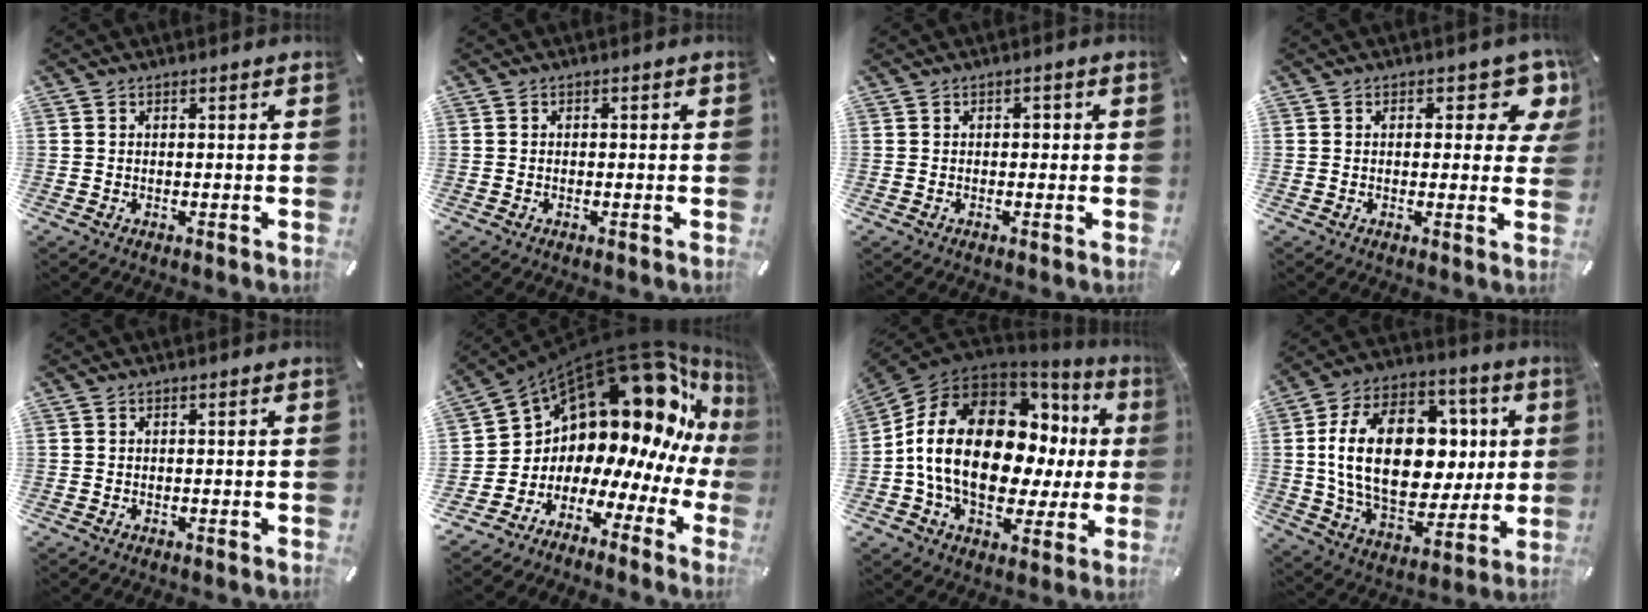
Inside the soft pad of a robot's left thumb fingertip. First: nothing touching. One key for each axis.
{"total": 0.7, "fx": -0.3, "fy": 0.5, "fz": 0.3, "tx": -0.005, "ty": 0.003, "tz": -0.007}
{"total": 1.4, "fx": -0.1, "fy": 1.2, "fz": 0.7, "tx": -0.007, "ty": 0.004, "tz": -0.008}
{"total": 8.8, "fx": 3.6, "fy": 4.6, "fz": 6.6, "tx": -0.068, "ty": -0.013, "tz": 0.055}
{"total": 0.0}
{"total": 17.9, "fx": 12.1, "fy": 9.4, "fz": 9.2, "tx": -0.124, "ty": -0.136, "tz": 0.228}
{"total": 21.0, "fx": 1.6, "fy": 14.4, "fz": 15.2, "tx": -0.275, "ty": -0.016, "tz": 0.034}
{"total": 24.7, "fx": 2.5, "fy": 16.6, "fz": 18.0, "tx": -0.339, "ty": -0.001, "tz": 0.047}